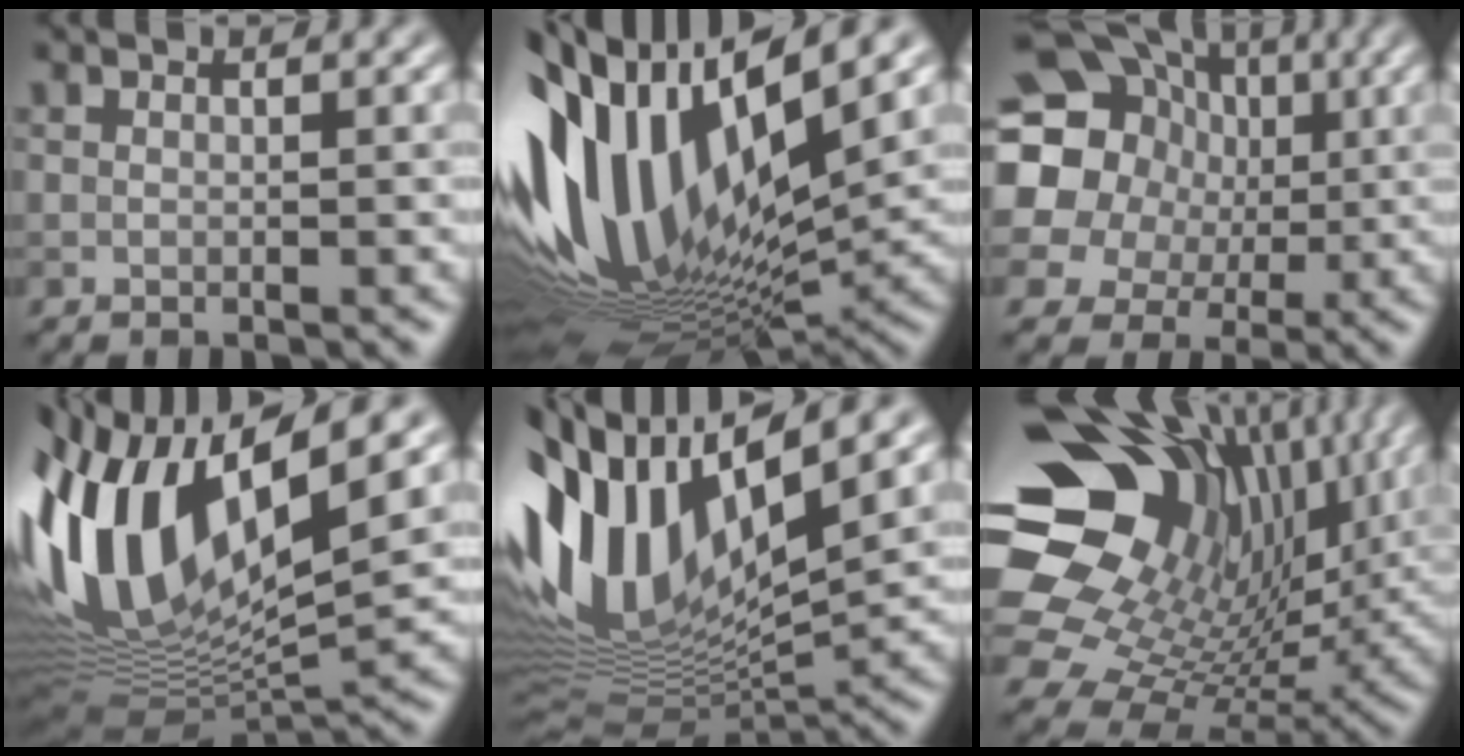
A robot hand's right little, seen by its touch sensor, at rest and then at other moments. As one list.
[{"total": 15.6, "force": [3.8, 6.8, 13.5], "torque": [-0.282, 0.011, 0.066]}, {"total": 20.3, "force": [4.0, 18.2, 8.2], "torque": [-0.186, 0.017, 0.036]}, {"total": 15.8, "force": [2.7, 6.8, 13.9], "torque": [-0.301, 0.005, 0.052]}, {"total": 15.6, "force": [4.8, 6.5, 13.3], "torque": [-0.295, 0.010, 0.086]}, {"total": 19.0, "force": [6.8, 13.3, 11.7], "torque": [-0.253, 0.016, 0.141]}]